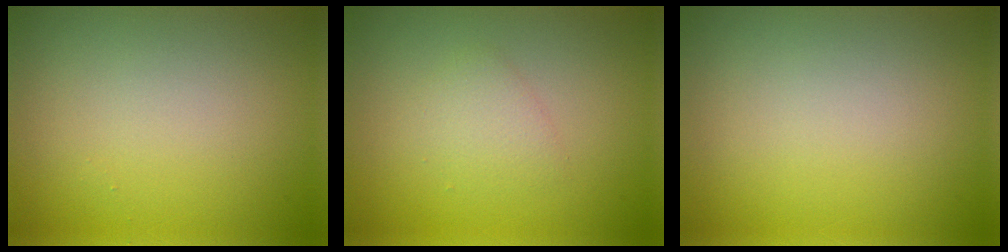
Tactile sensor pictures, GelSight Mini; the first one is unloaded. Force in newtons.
{"total": 1.6, "press": 1.6, "slide": 0.1}
{"total": 0.0}